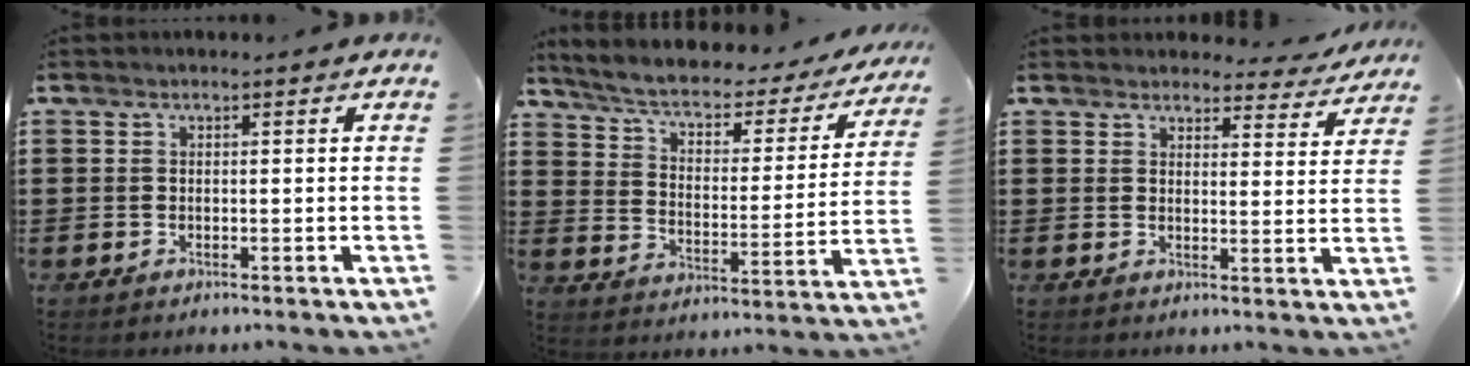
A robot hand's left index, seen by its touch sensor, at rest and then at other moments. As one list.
[{"total": 4.1, "force": [2.7, 1.6, 2.7], "torque": [-0.066, -0.023, 0.037]}, {"total": 3.9, "force": [3.8, 0.8, 0.4], "torque": [-0.016, -0.019, 0.068]}]